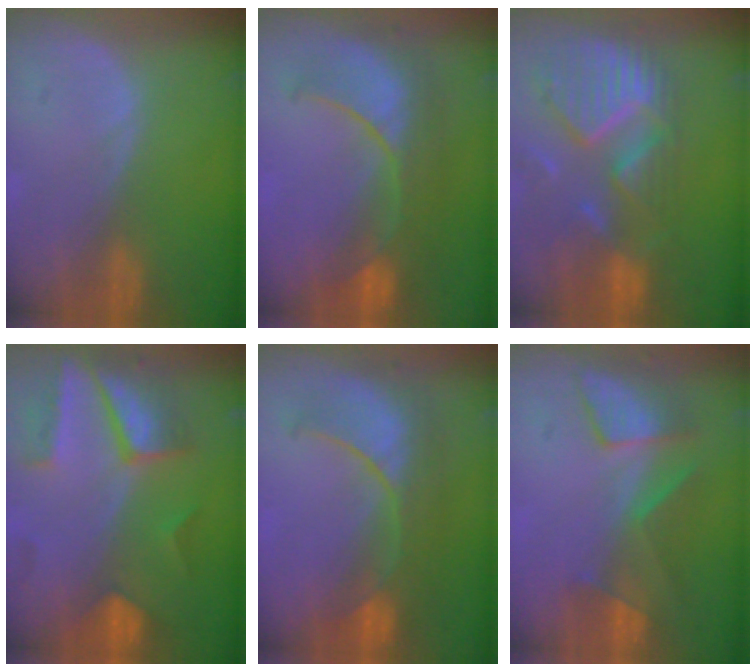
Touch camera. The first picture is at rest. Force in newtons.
{"total": 9.2, "press": 9.0, "slide": 2.3}
{"total": 12.1, "press": 10.4, "slide": 6.2}
{"total": 8.7, "press": 7.8, "slide": 3.9}
{"total": 9.2, "press": 9.0, "slide": 2.3}
{"total": 7.3, "press": 7.0, "slide": 2.2}